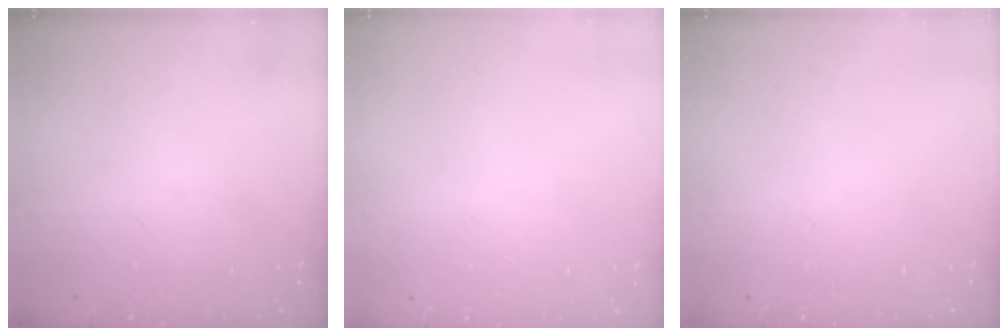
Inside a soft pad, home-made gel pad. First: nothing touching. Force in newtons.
{"total": 0.5, "press": 0.5, "slide": 0.1}
{"total": 0.0}